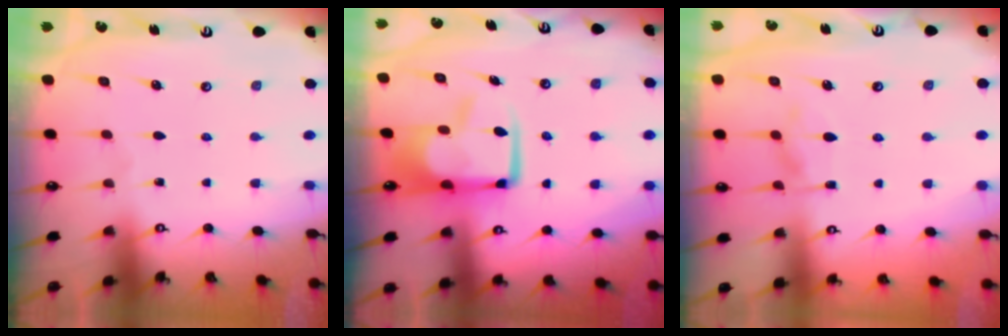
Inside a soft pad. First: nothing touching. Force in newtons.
{"total": 10.9, "press": 10.7, "slide": 1.8}
{"total": 2.9, "press": 2.6, "slide": 1.3}